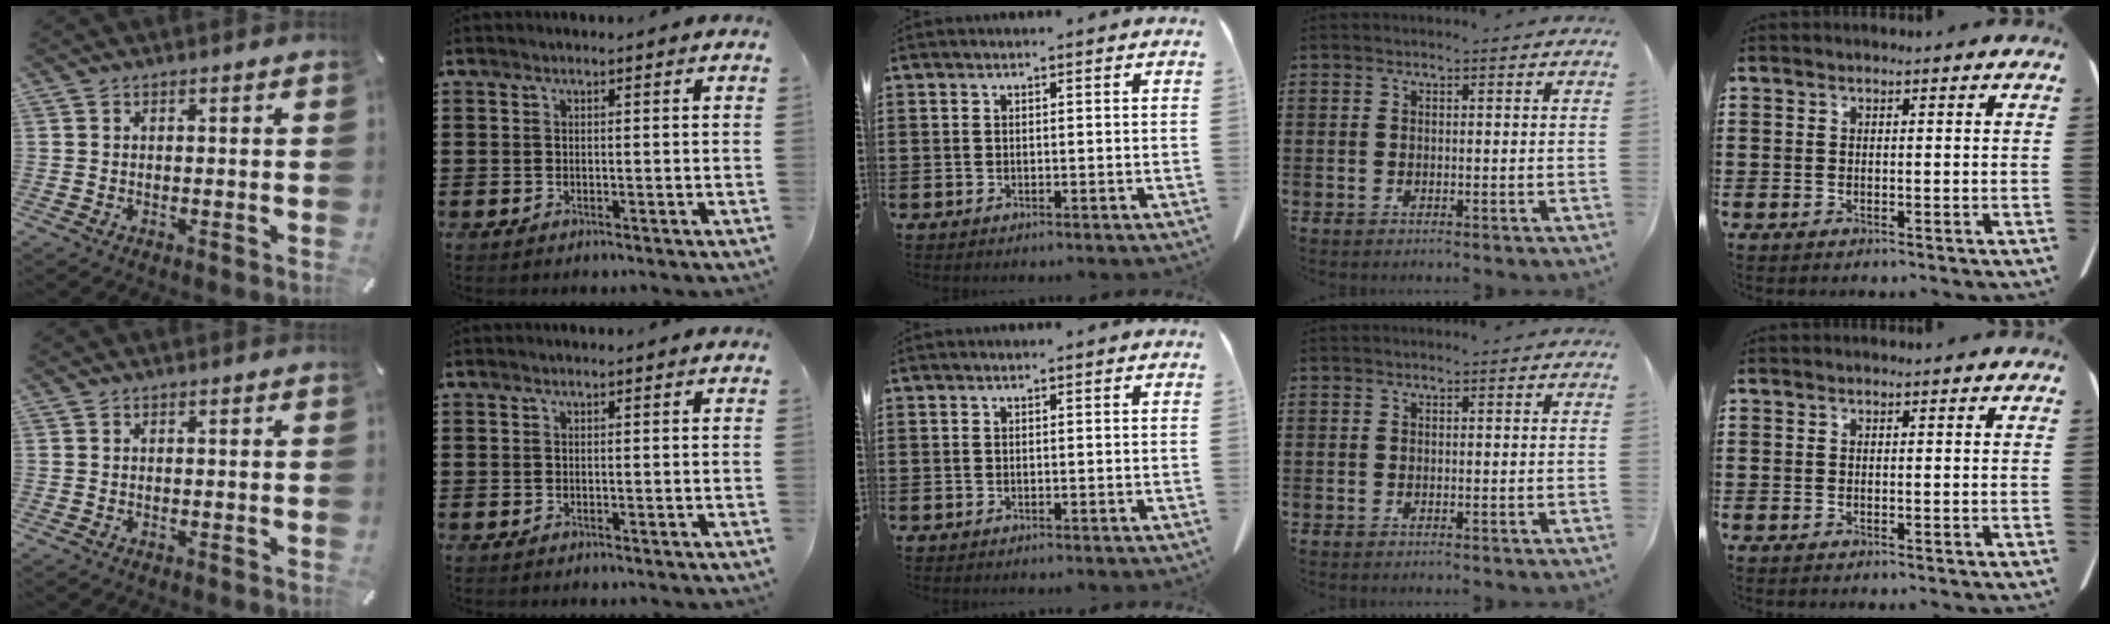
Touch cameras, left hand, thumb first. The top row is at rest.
{}